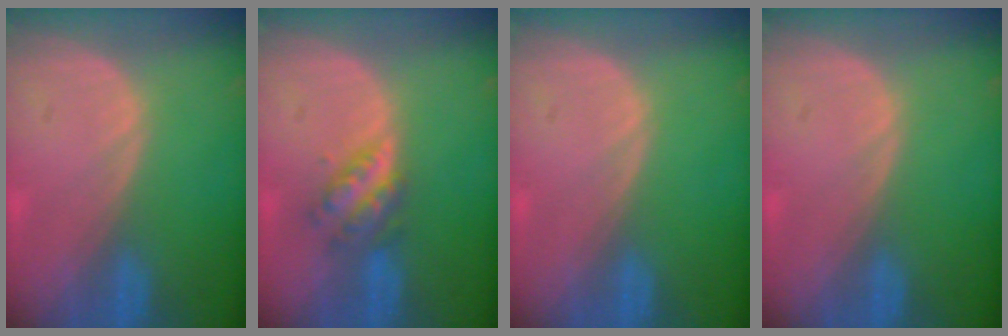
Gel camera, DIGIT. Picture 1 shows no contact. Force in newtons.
{"total": 4.7, "press": 4.6, "slide": 1.2}
{"total": 0.0}
{"total": 0.0}